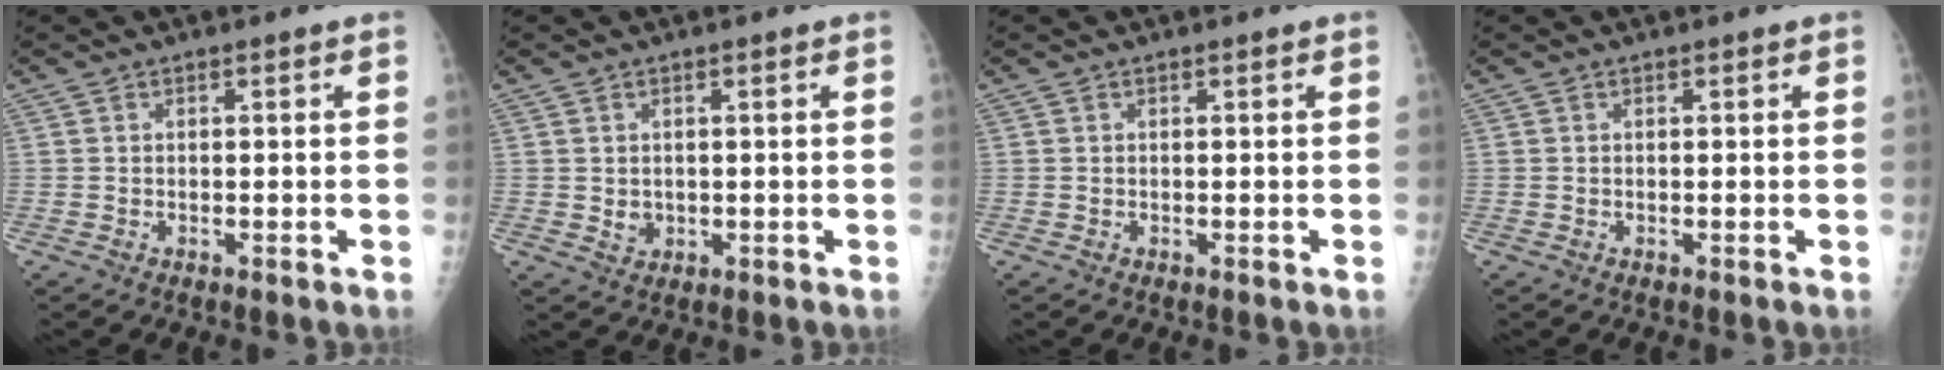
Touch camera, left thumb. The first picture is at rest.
{"total": 2.0, "force": [0.2, 1.8, 1.0], "torque": [-0.011, -0.003, 0.011]}
{"total": 0.0}
{"total": 0.0}